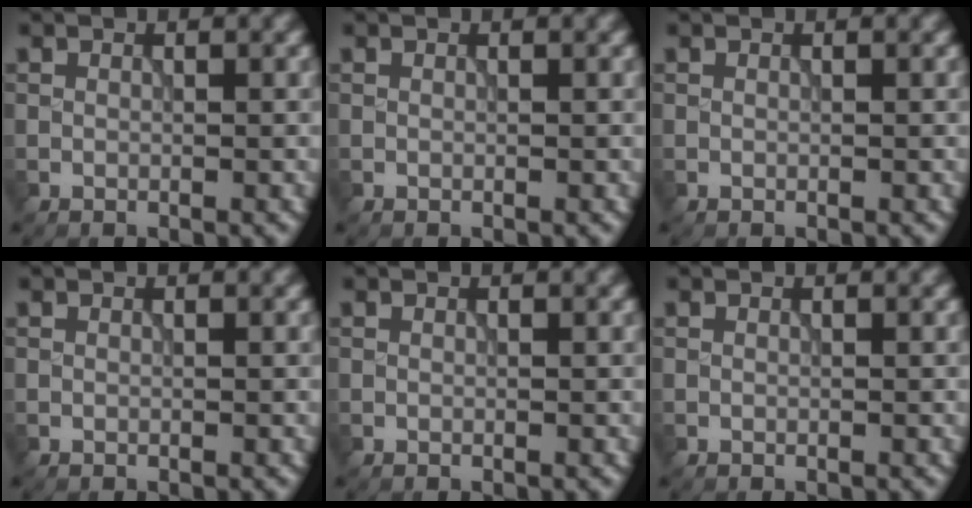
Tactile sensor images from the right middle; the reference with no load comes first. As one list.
[{"total": 0.0}, {"total": 0.0}, {"total": 0.0}, {"total": 0.0}, {"total": 0.0}]